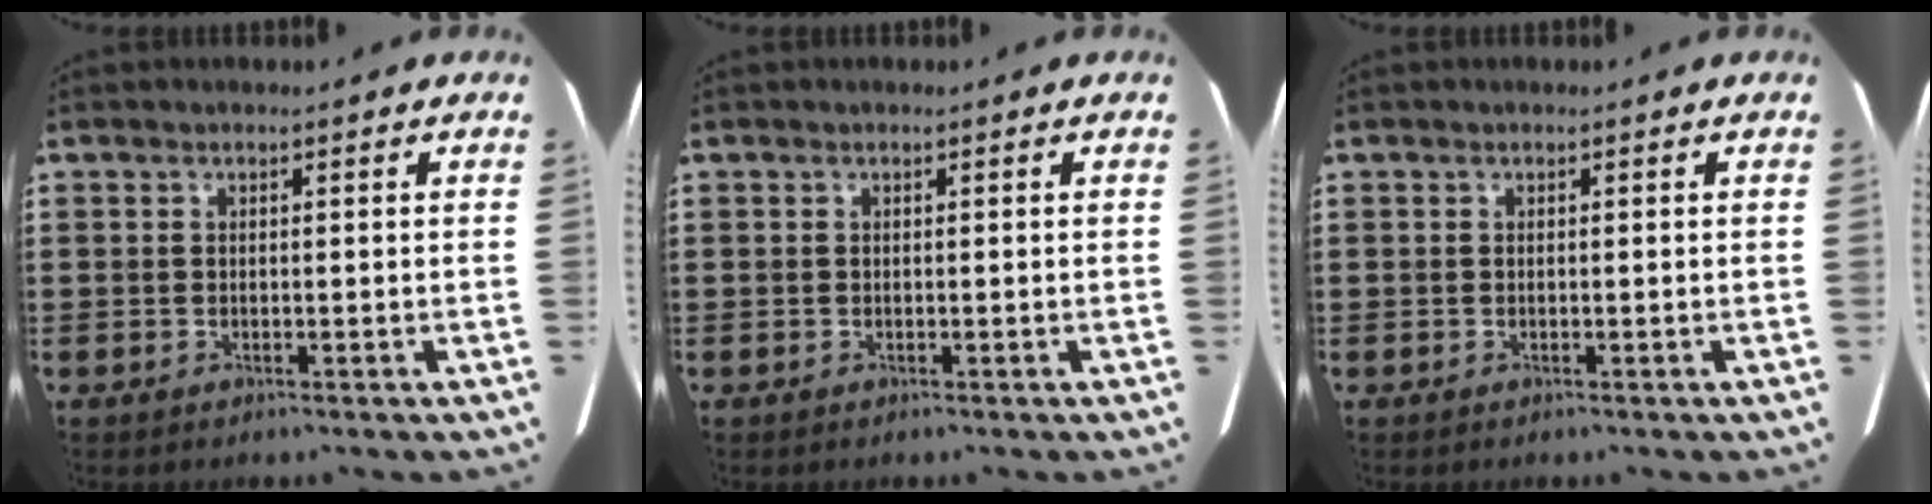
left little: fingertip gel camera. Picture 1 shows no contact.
{"total": 0.0}
{"total": 0.0}